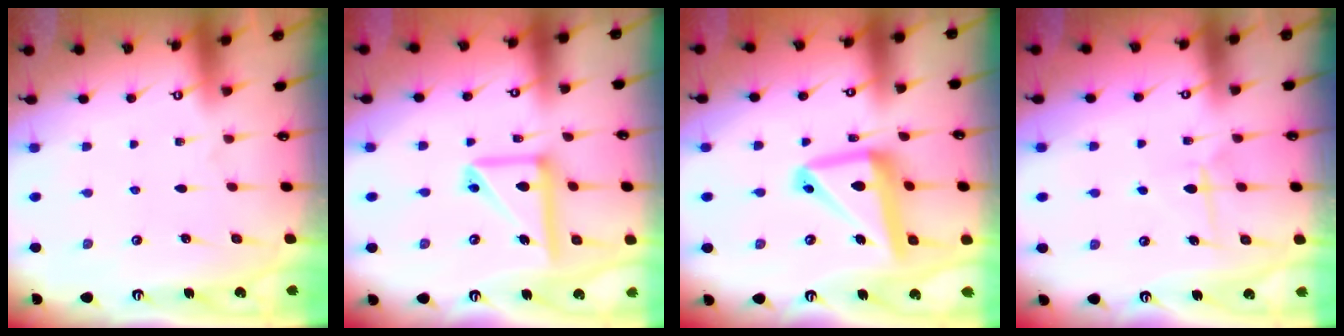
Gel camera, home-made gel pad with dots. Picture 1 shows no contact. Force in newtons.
{"total": 14.0, "press": 13.9, "slide": 1.9}
{"total": 16.3, "press": 16.2, "slide": 1.8}
{"total": 7.5, "press": 7.4, "slide": 0.7}